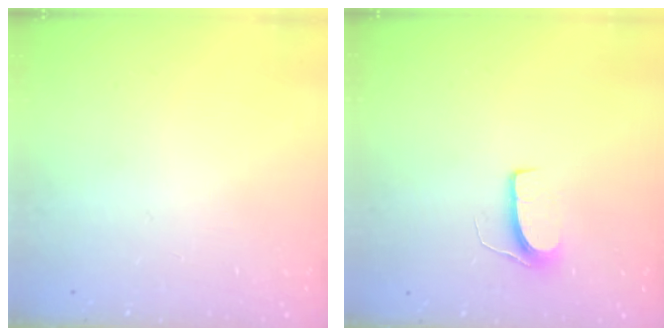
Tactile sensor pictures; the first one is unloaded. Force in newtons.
{"total": 6.6, "press": 6.6, "slide": 0.5}